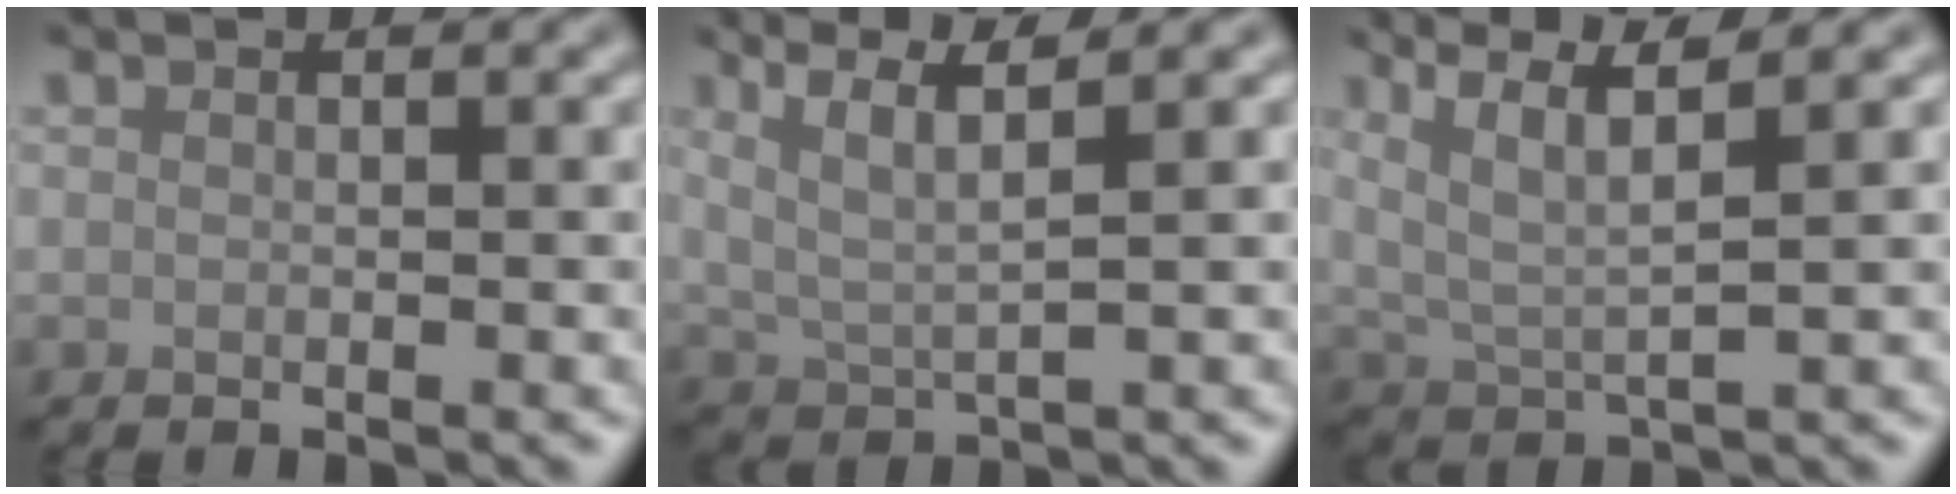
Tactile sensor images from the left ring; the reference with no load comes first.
{"total": 4.3, "force": [2.3, 1.0, 3.5], "torque": [-0.063, 0.005, 0.045]}
{"total": 5.5, "force": [3.1, 1.3, 4.4], "torque": [-0.081, 0.007, 0.062]}